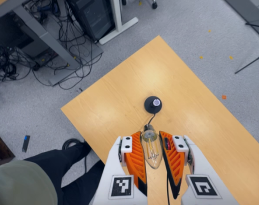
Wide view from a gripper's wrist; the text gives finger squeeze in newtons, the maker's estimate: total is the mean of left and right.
{"total": 21.0, "left": 23.0, "right": 19.0}